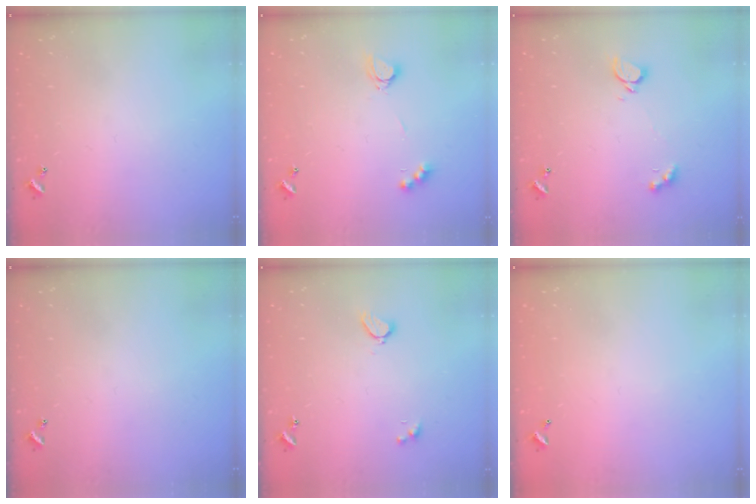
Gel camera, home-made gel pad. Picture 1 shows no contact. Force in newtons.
{"total": 2.8, "press": 2.8, "slide": 0.5}
{"total": 1.9, "press": 1.9, "slide": 0.5}
{"total": 0.0}
{"total": 1.8, "press": 1.7, "slide": 0.4}
{"total": 2.7, "press": 2.7, "slide": 0.1}